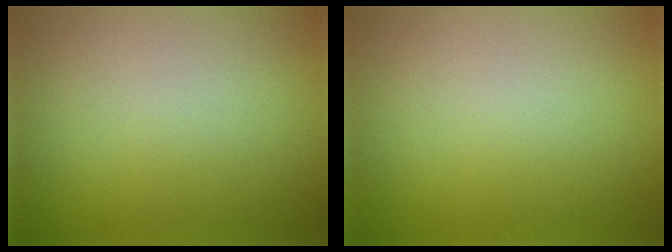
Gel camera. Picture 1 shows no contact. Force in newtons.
{"total": 0.0}